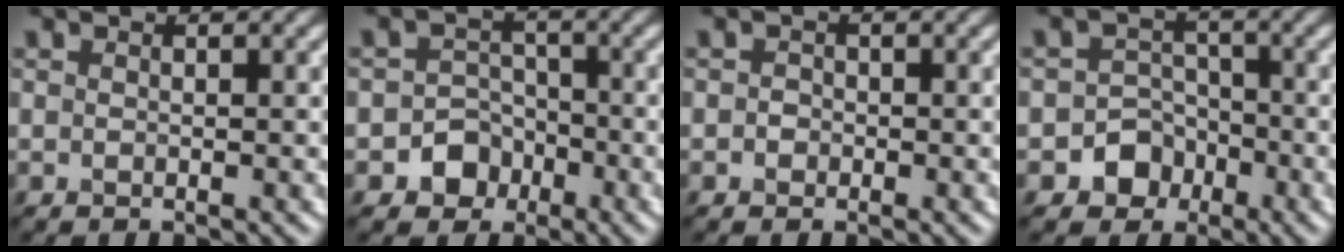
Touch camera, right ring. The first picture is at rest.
{"total": 3.5, "force": [-1.7, 2.9, 0.8], "torque": [0.017, 0.011, -0.037]}
{"total": 0.8, "force": [-0.3, 0.8, 0.2], "torque": [0.001, -0.003, -0.007]}
{"total": 3.9, "force": [-2.0, 3.2, 0.8], "torque": [0.022, 0.008, -0.043]}